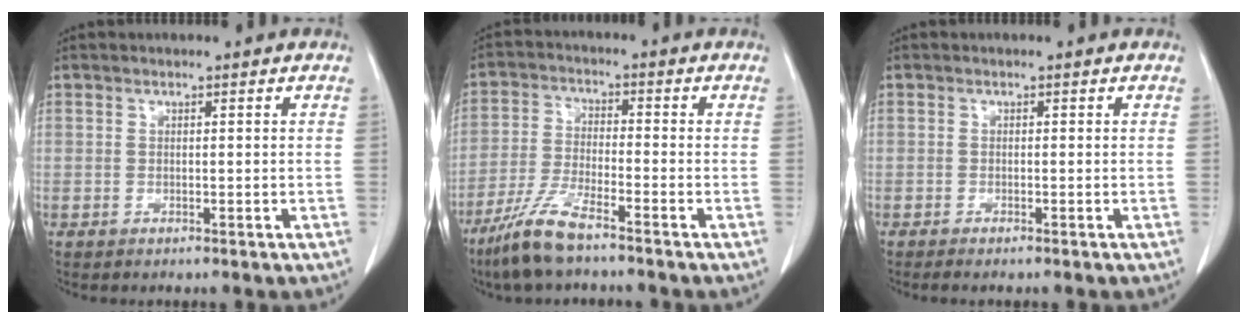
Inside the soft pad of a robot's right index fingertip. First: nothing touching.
{"total": 8.1, "force": [-6.1, 0.8, 5.2], "torque": [-0.117, -0.019, -0.123]}
{"total": 1.0, "force": [-0.8, 0.1, 0.6], "torque": [-0.013, -0.002, -0.013]}